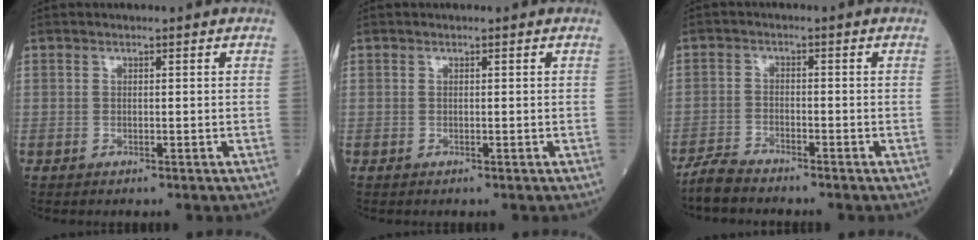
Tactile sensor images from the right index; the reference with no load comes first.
{"total": 0.0}
{"total": 3.7, "force": [-3.6, 0.4, 0.9], "torque": [-0.023, -0.013, -0.070]}